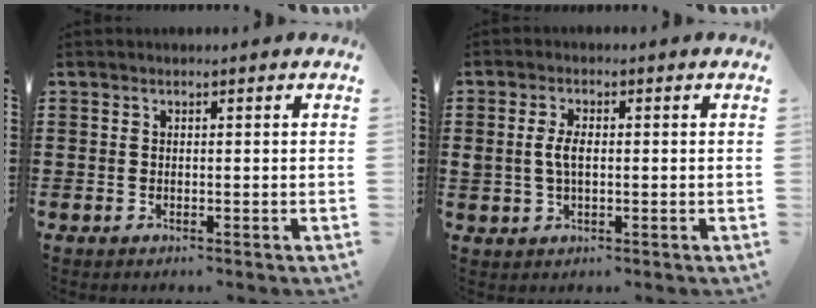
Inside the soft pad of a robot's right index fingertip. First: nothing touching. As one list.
[{"total": 3.6, "force": [0.2, 1.8, 3.1], "torque": [-0.077, 0.002, -0.004]}]